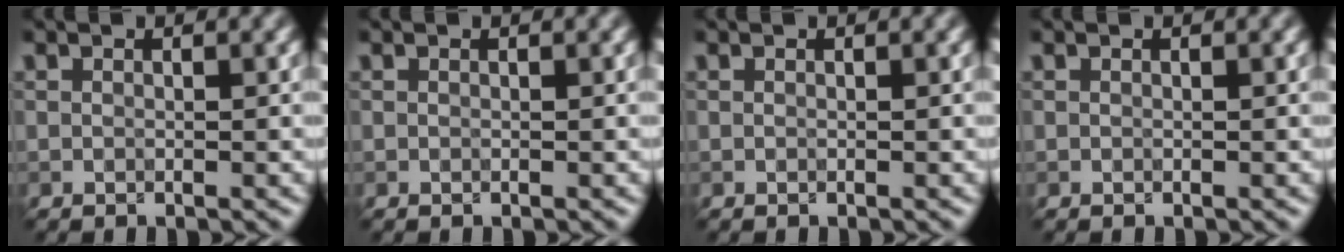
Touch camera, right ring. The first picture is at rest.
{"total": 0.0}
{"total": 0.0}
{"total": 0.0}